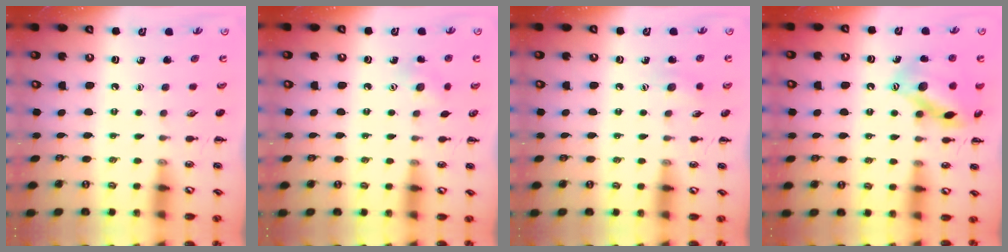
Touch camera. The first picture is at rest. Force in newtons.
{"total": 6.4, "press": 6.2, "slide": 1.4}
{"total": 6.3, "press": 6.3, "slide": 1.0}
{"total": 14.8, "press": 14.7, "slide": 0.8}